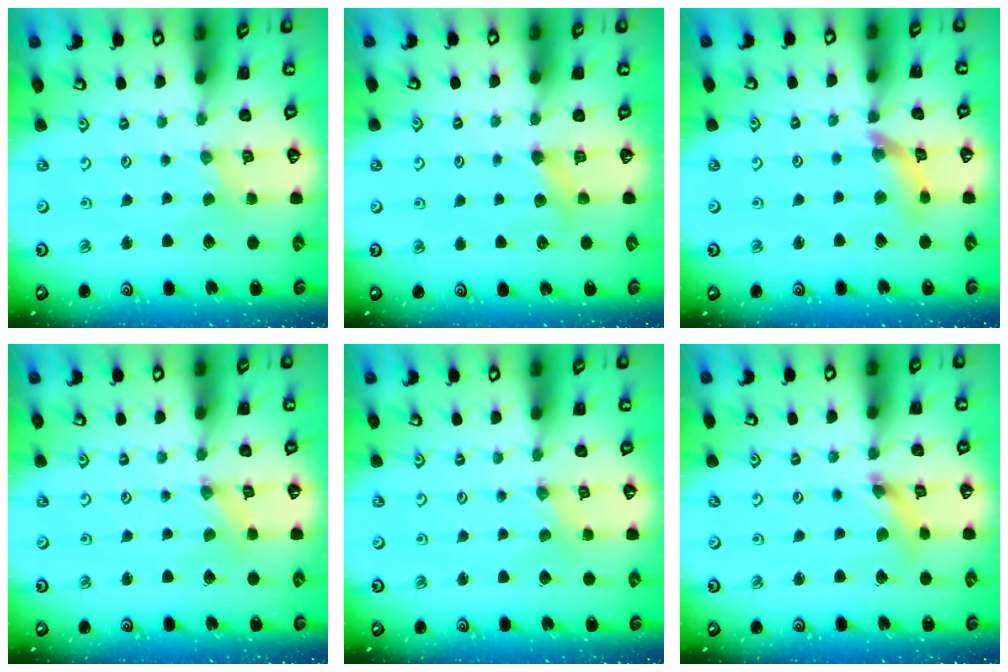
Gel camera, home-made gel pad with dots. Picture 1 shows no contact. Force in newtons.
{"total": 3.5, "press": 3.5, "slide": 0.4}
{"total": 9.4, "press": 9.3, "slide": 1.2}
{"total": 0.0}
{"total": 0.0}
{"total": 3.6, "press": 3.6, "slide": 0.6}